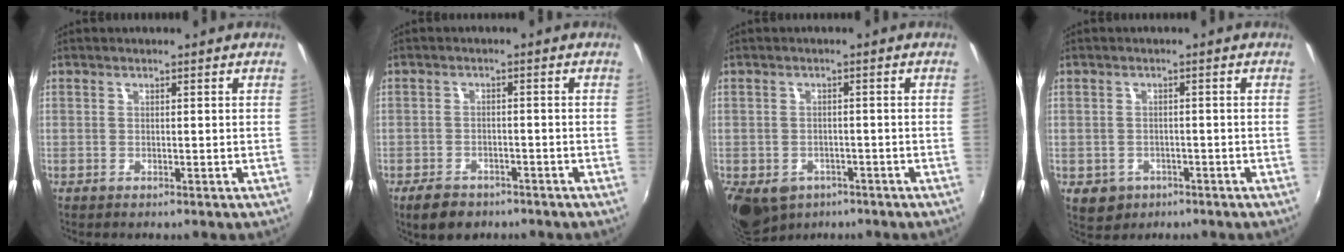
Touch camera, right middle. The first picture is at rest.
{"total": 5.5, "force": [-4.0, 3.0, 2.3], "torque": [-0.062, -0.003, -0.060]}
{"total": 10.8, "force": [-6.2, 7.2, 5.1], "torque": [-0.129, -0.030, -0.091]}
{"total": 5.1, "force": [-2.2, 4.2, 1.9], "torque": [-0.045, -0.006, -0.024]}